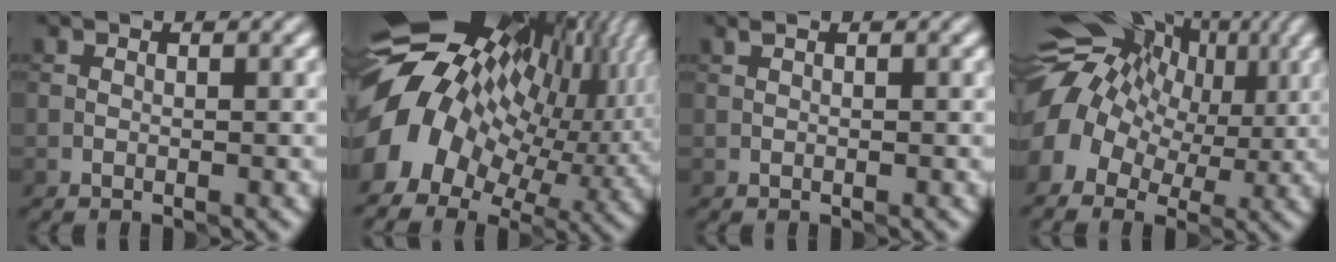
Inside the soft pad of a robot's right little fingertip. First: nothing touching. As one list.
[{"total": 14.1, "force": [1.7, 10.0, 9.8], "torque": [-0.203, 0.014, 0.047]}, {"total": 0.0}, {"total": 12.7, "force": [1.7, 9.4, 8.4], "torque": [-0.146, 0.009, 0.032]}]